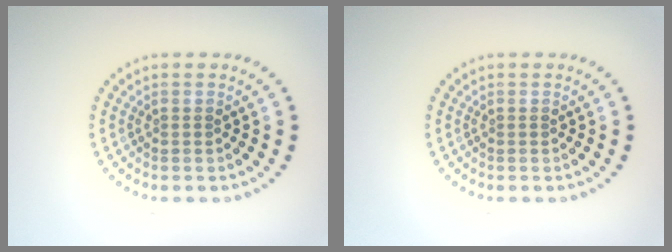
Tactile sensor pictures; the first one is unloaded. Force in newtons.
{"total": 0.0}